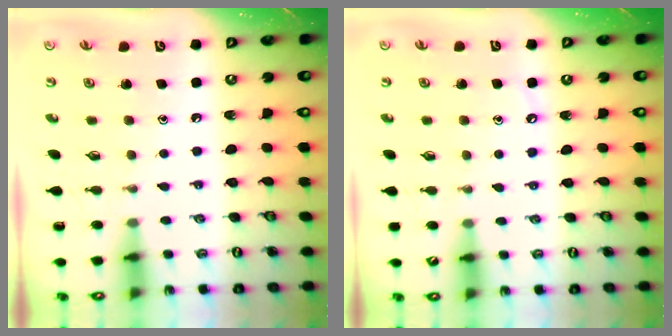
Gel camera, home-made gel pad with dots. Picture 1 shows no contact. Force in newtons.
{"total": 3.7, "press": 3.7, "slide": 0.3}